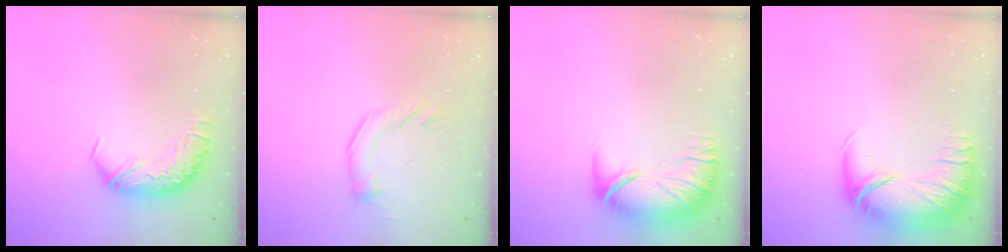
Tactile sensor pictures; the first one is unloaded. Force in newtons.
{"total": 2.7, "press": 2.4, "slide": 1.1}
{"total": 2.8, "press": 1.6, "slide": 2.2}
{"total": 2.9, "press": 0.7, "slide": 2.9}